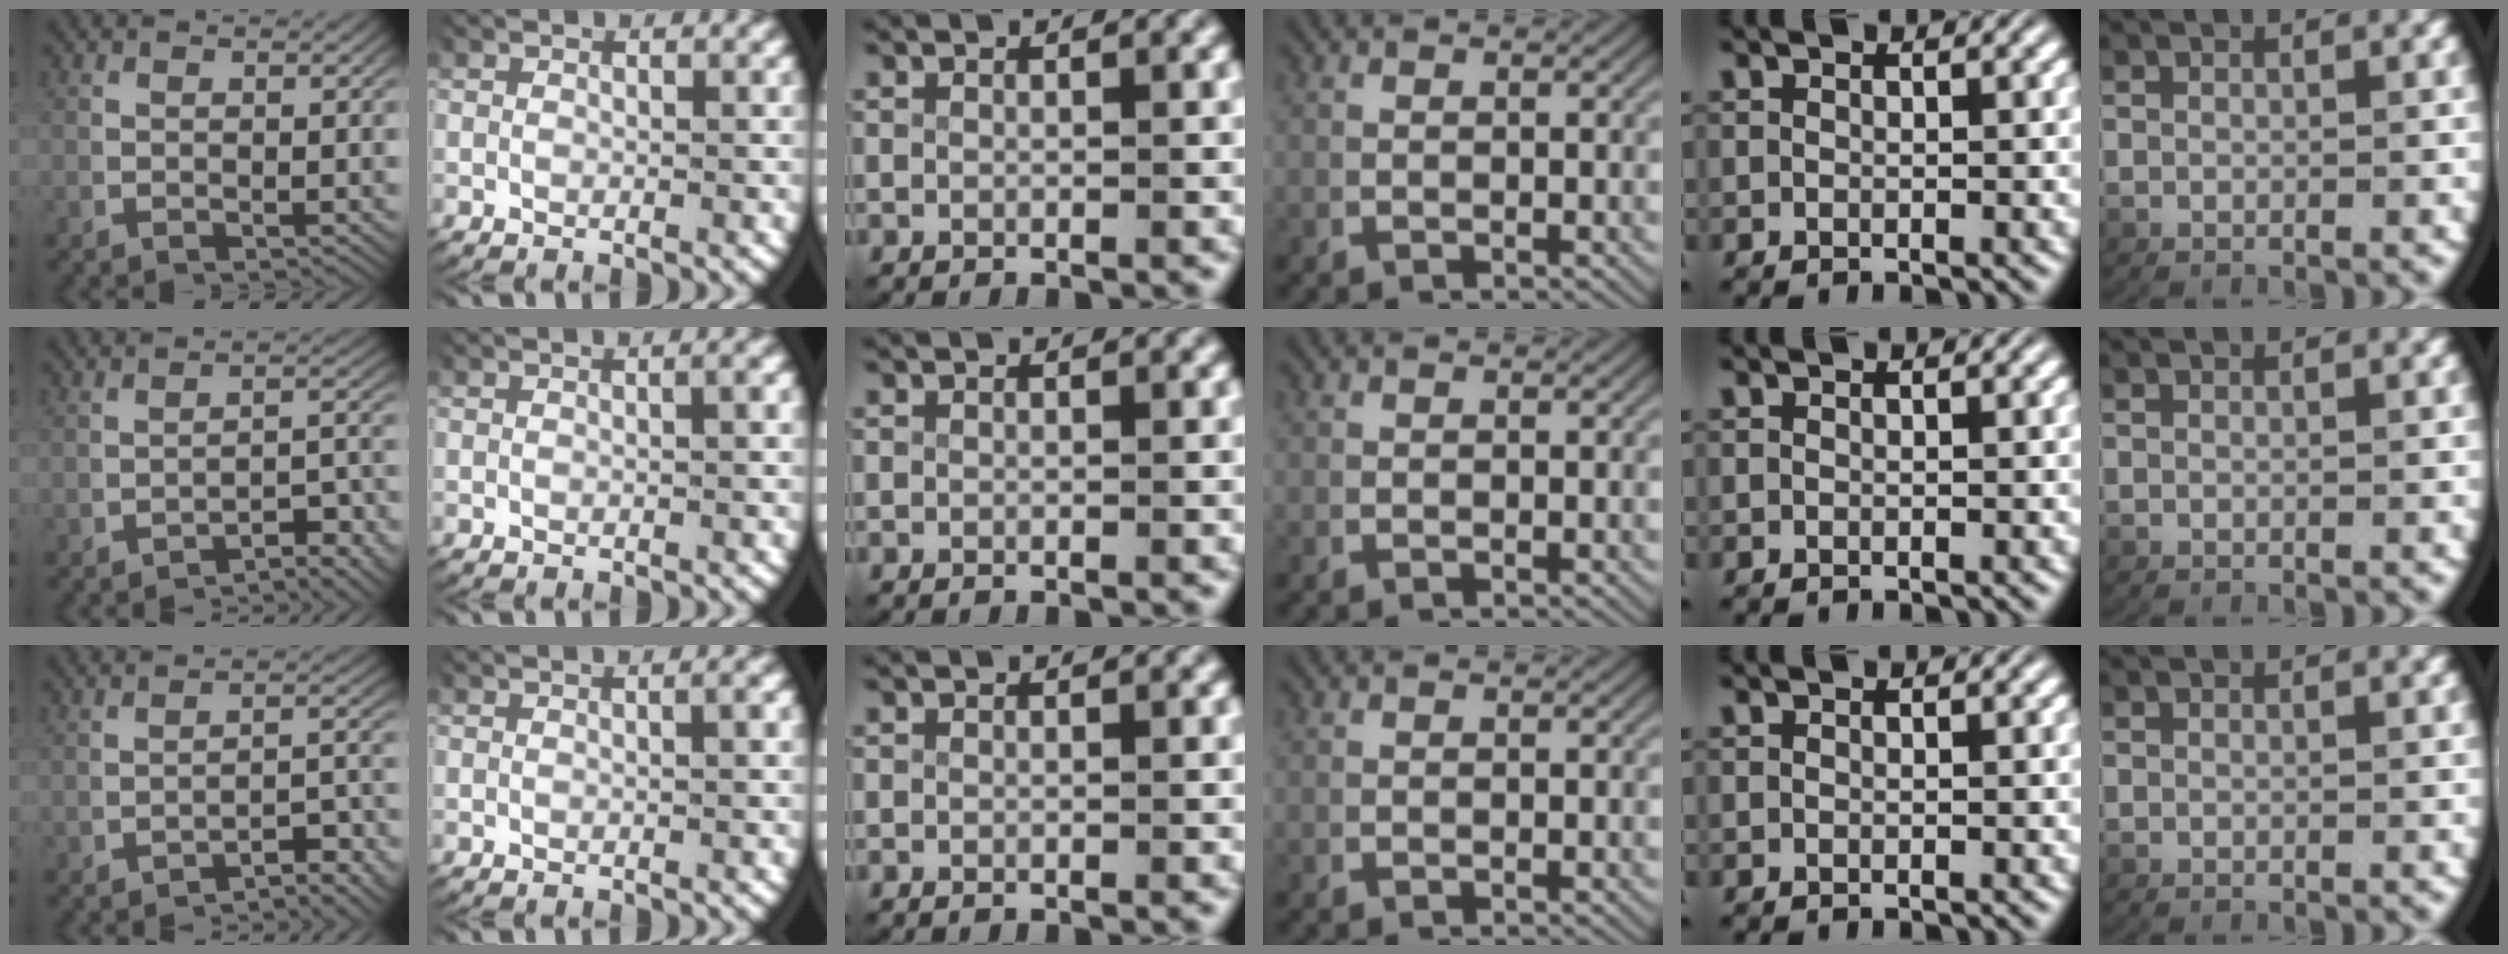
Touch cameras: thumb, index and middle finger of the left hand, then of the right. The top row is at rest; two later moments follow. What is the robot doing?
{"motion": "lift_and_place", "object": "map"}